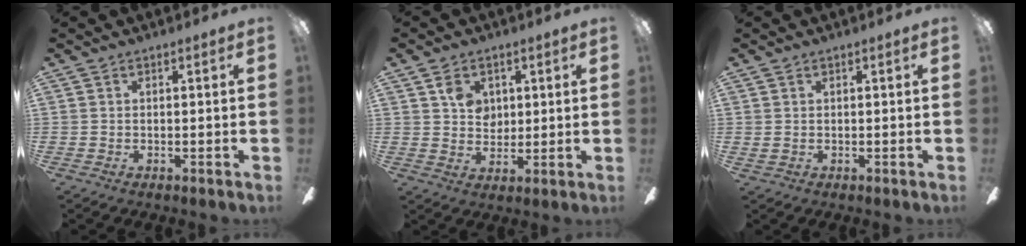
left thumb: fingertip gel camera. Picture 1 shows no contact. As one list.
[{"total": 5.7, "force": [2.6, 4.6, 2.3], "torque": [-0.035, 0.000, 0.044]}, {"total": 0.6, "force": [0.2, 0.4, 0.4], "torque": [-0.008, 0.005, 0.002]}]